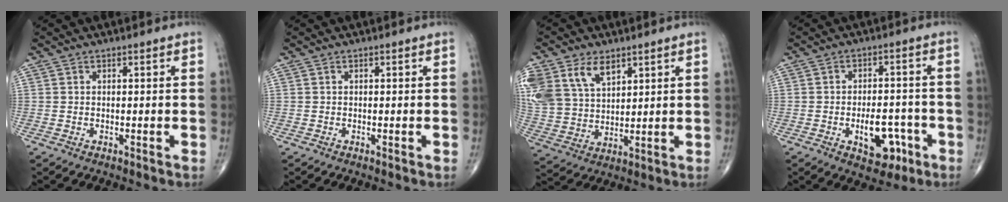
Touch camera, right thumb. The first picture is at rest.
{"total": 0.0}
{"total": 16.7, "force": [8.2, 11.0, 9.5], "torque": [-0.211, -0.002, 0.167]}
{"total": 8.5, "force": [-3.3, 4.9, 6.1], "torque": [-0.063, 0.025, -0.039]}